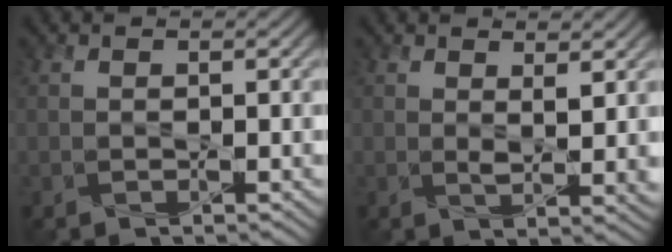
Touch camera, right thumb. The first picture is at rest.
{"total": 2.4, "force": [1.2, 0.5, 2.0], "torque": [-0.039, -0.010, 0.024]}